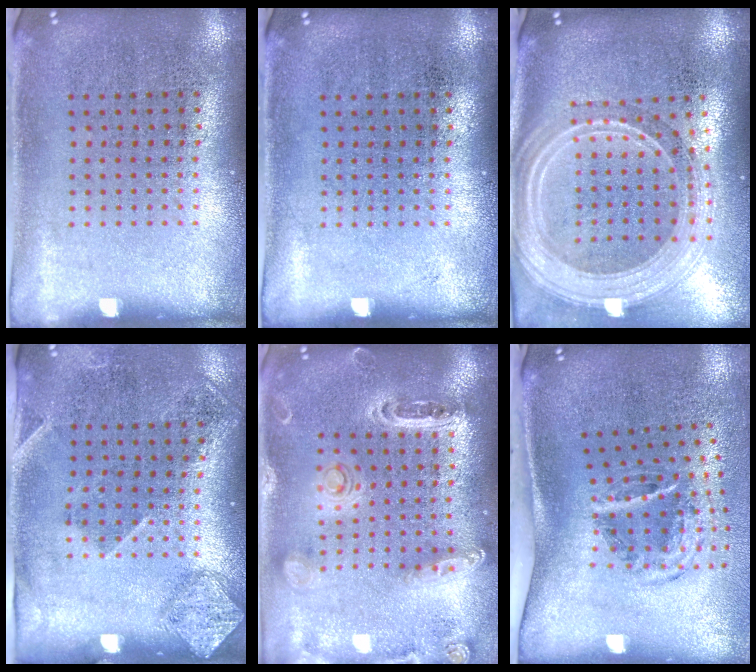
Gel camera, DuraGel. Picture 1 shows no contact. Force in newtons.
{"total": 0.0}
{"total": 2.8, "press": 2.3, "slide": 1.6}
{"total": 1.7, "press": 1.1, "slide": 1.3}
{"total": 1.4, "press": 1.3, "slide": 0.2}
{"total": 2.0, "press": 1.2, "slide": 1.6}